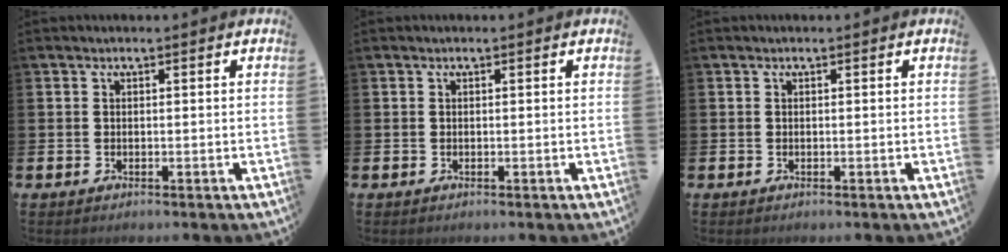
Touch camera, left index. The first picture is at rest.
{"total": 0.0}
{"total": 0.0}